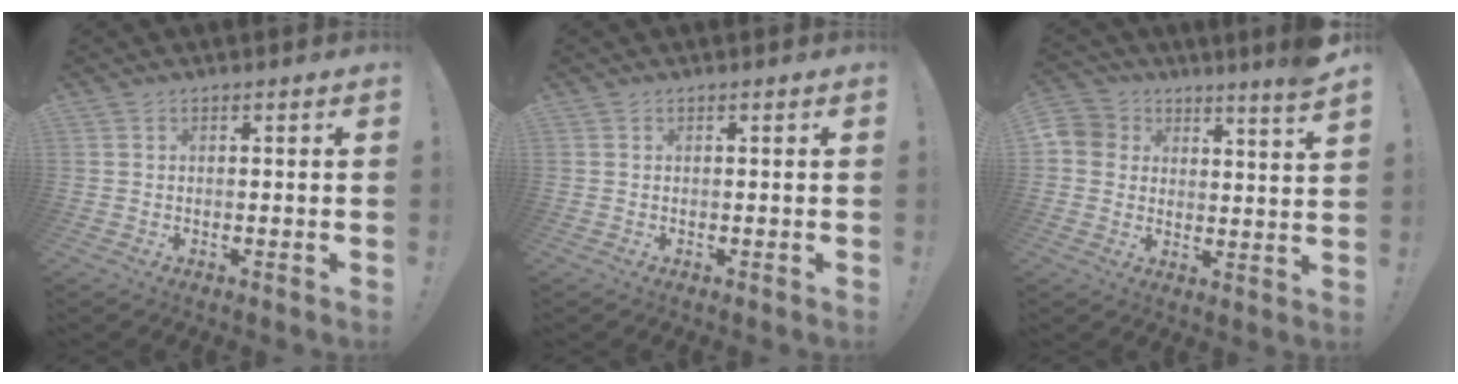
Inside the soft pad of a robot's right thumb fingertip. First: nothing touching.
{"total": 0.0}
{"total": 6.6, "force": [5.0, 3.2, 3.0], "torque": [-0.062, -0.031, 0.094]}